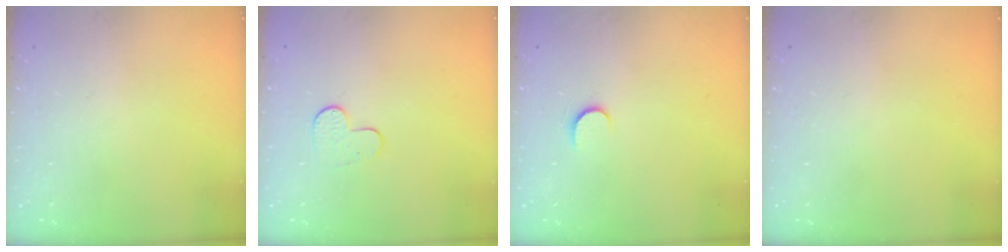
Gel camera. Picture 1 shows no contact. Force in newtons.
{"total": 5.3, "press": 5.3, "slide": 0.4}
{"total": 4.4, "press": 4.4, "slide": 0.5}
{"total": 0.0}